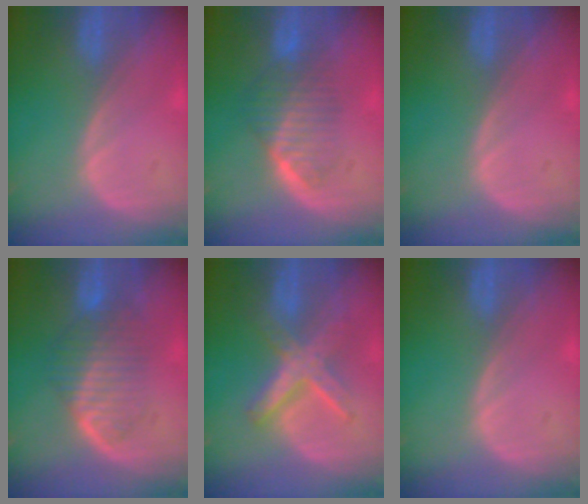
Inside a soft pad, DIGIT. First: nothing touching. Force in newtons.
{"total": 6.6, "press": 6.0, "slide": 2.8}
{"total": 0.0}
{"total": 6.7, "press": 6.4, "slide": 1.7}
{"total": 6.6, "press": 6.6, "slide": 0.2}
{"total": 0.0}